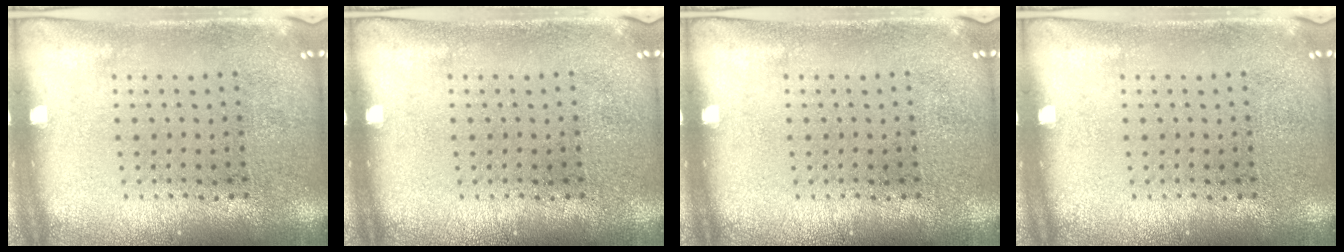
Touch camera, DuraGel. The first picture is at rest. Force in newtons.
{"total": 0.0}
{"total": 0.0}
{"total": 0.0}